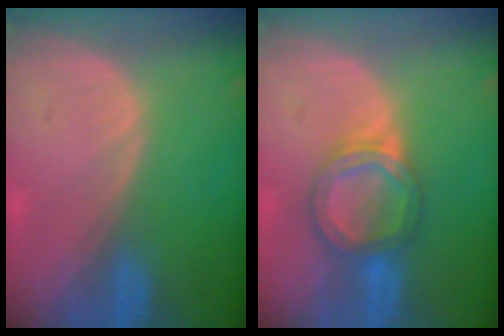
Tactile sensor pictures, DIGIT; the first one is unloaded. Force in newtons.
{"total": 6.1, "press": 5.6, "slide": 2.4}